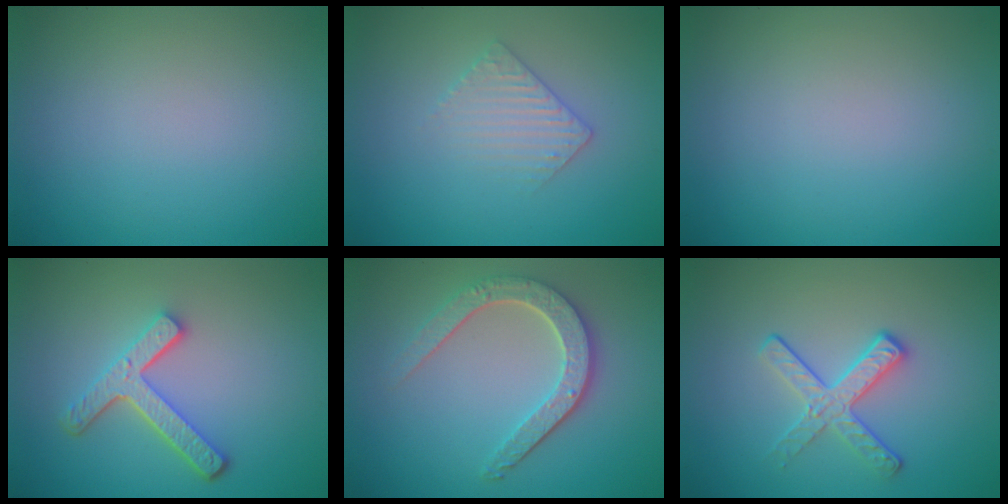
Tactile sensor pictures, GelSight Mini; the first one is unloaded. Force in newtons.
{"total": 2.2, "press": 2.2, "slide": 0.5}
{"total": 0.0}
{"total": 4.3, "press": 3.3, "slide": 2.8}
{"total": 4.5, "press": 3.6, "slide": 2.7}
{"total": 2.9, "press": 2.6, "slide": 1.4}